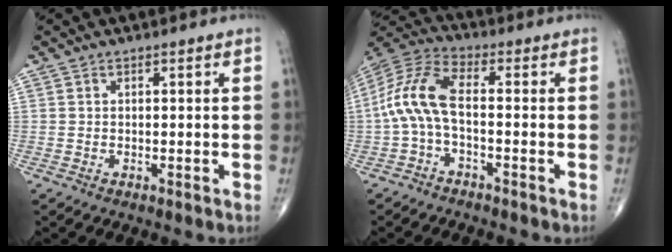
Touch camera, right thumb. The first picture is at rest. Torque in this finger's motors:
{"motor_torque": [0.42, 0.36, 1.21, -0.11, 0.18]}